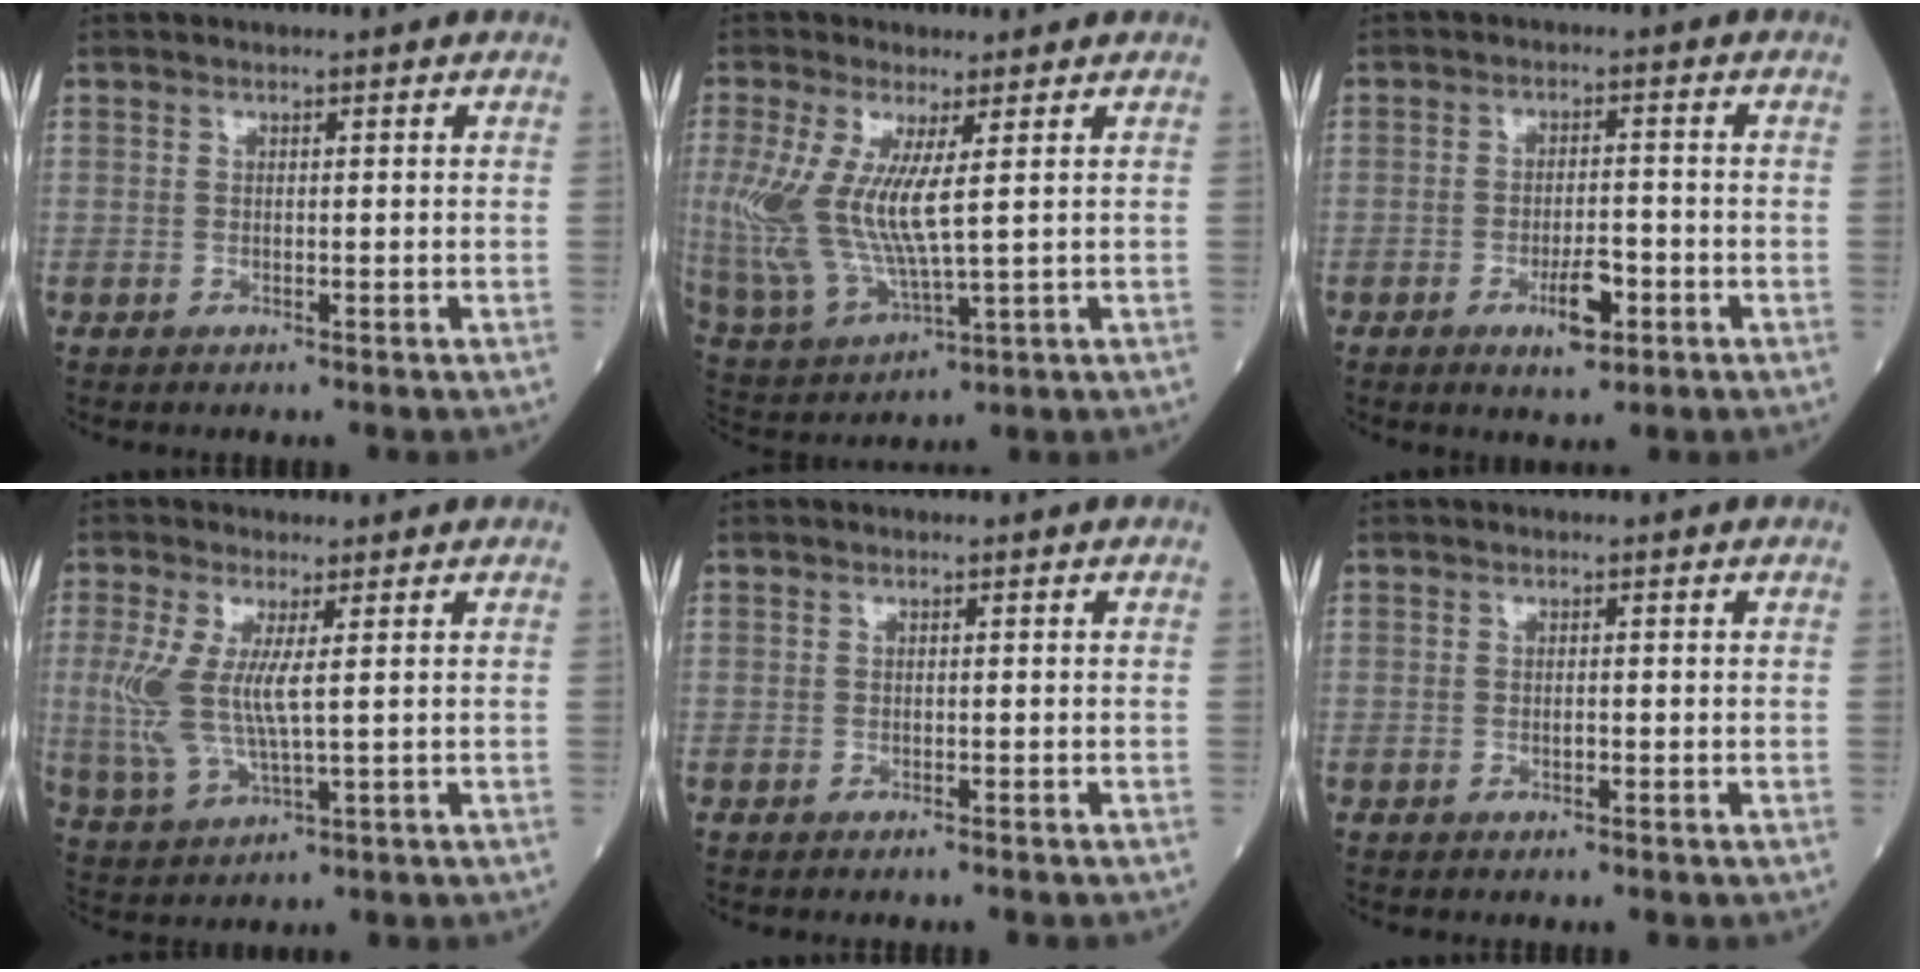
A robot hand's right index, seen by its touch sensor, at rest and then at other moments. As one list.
[{"total": 11.2, "force": [1.8, 2.2, 10.8], "torque": [-0.259, -0.012, 0.046]}, {"total": 5.1, "force": [-2.2, 1.6, 4.3], "torque": [-0.073, -0.001, -0.032]}, {"total": 7.7, "force": [1.1, 1.5, 7.4], "torque": [-0.185, -0.006, 0.027]}, {"total": 1.2, "force": [-1.0, -0.1, 0.5], "torque": [-0.006, 0.001, -0.013]}, {"total": 0.6, "force": [-0.2, 0.2, 0.6], "torque": [-0.013, -0.001, -0.002]}]